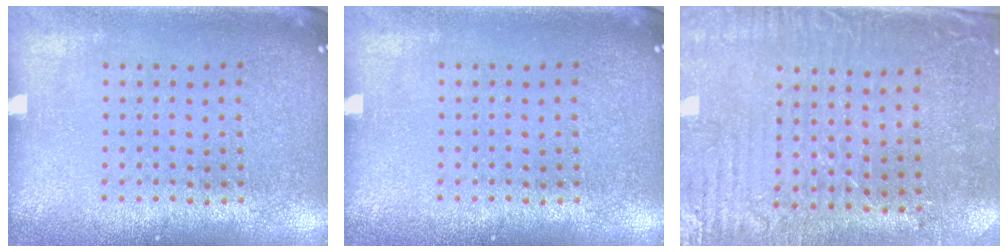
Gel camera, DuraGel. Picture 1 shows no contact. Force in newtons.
{"total": 0.0}
{"total": 3.2, "press": 2.7, "slide": 1.7}